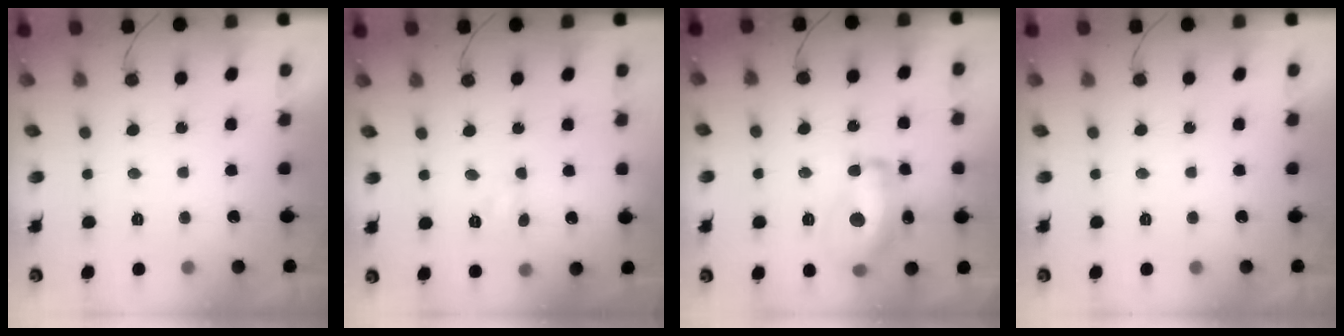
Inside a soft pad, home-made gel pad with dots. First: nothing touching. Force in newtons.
{"total": 3.5, "press": 3.5, "slide": 0.5}
{"total": 15.1, "press": 15.1, "slide": 0.9}
{"total": 0.0}